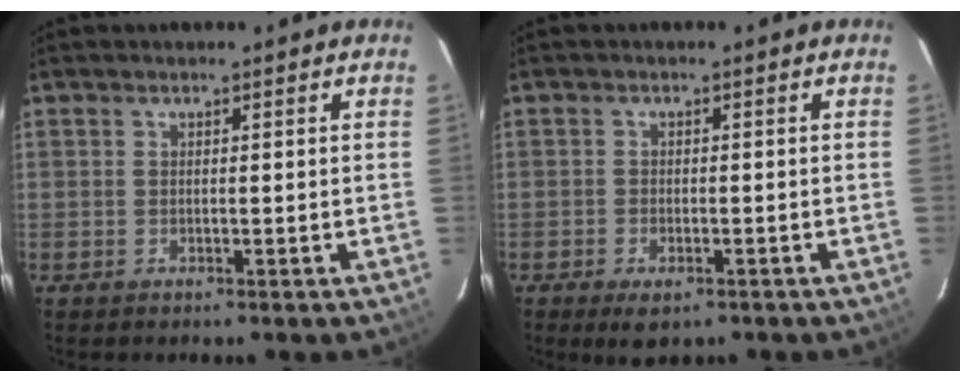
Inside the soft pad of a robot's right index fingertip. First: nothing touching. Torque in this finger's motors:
{"motor_torque": [0.39, -0.39, 0.12, 0.02]}